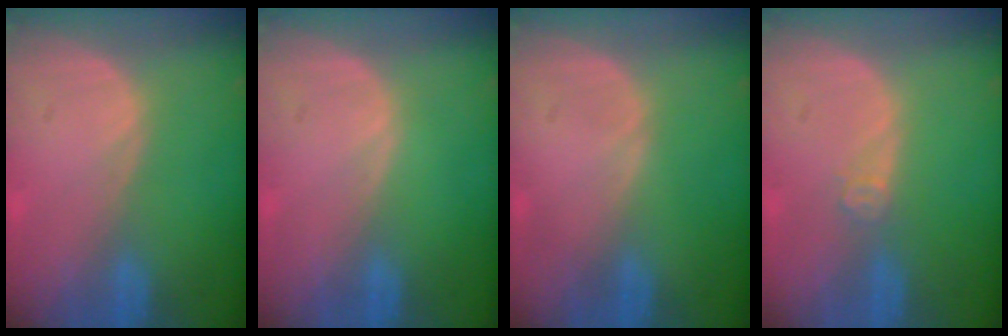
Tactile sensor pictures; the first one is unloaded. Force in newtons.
{"total": 0.0}
{"total": 0.0}
{"total": 1.7, "press": 1.4, "slide": 1.0}